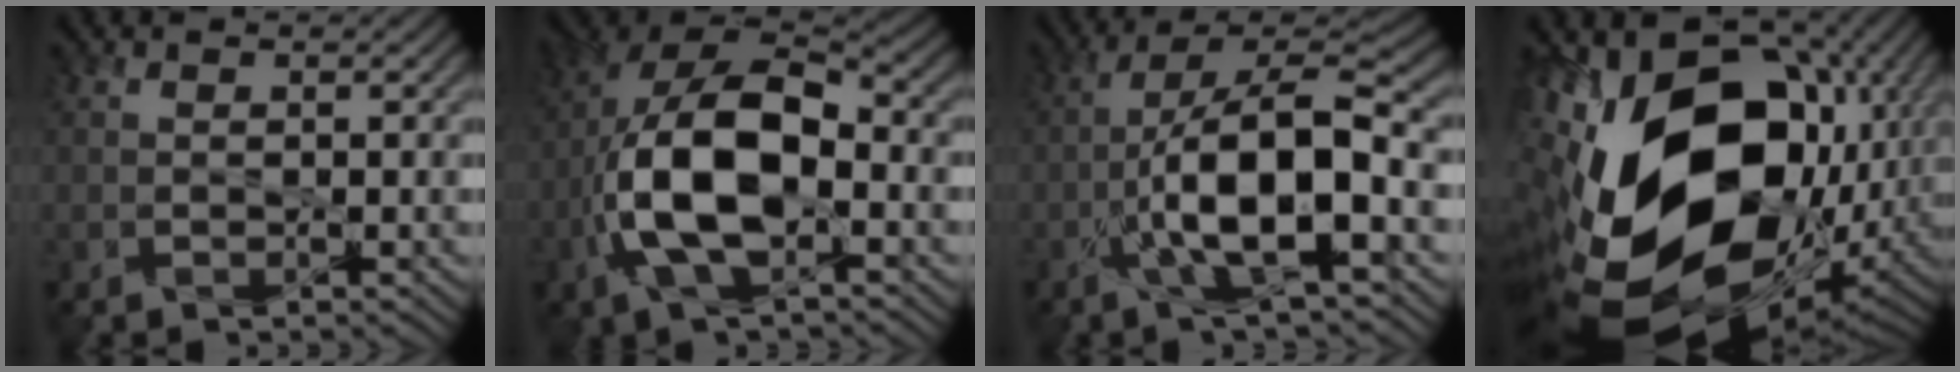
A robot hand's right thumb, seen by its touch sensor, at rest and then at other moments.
{"total": 13.5, "force": [-3.2, 6.7, 11.3], "torque": [-0.230, 0.001, -0.071]}
{"total": 10.8, "force": [-3.5, 2.6, 9.9], "torque": [-0.180, 0.016, -0.064]}
{"total": 22.7, "force": [-1.3, 13.8, 17.9], "torque": [-0.366, -0.054, 0.005]}